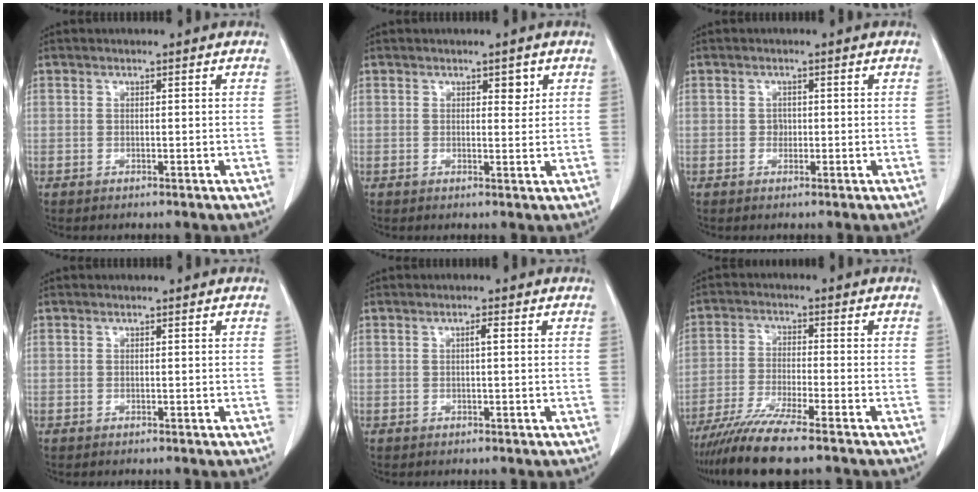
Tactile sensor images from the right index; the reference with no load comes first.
{"total": 1.9, "force": [1.0, 0.9, 1.3], "torque": [-0.013, -0.003, 0.014]}
{"total": 1.0, "force": [-0.1, 0.9, 0.5], "torque": [-0.005, 0.003, -0.001]}
{"total": 0.0}
{"total": 1.0, "force": [0.2, 0.0, 1.0], "torque": [-0.017, 0.003, 0.002]}
{"total": 10.0, "force": [-7.9, -0.3, 6.0], "torque": [-0.103, -0.029, -0.137]}